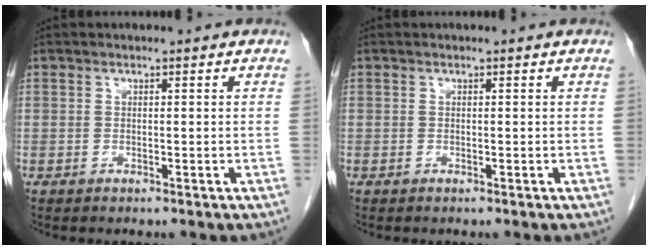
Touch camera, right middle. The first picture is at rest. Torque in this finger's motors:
{"motor_torque": [0.00, 0.00, 0.00, 0.00]}